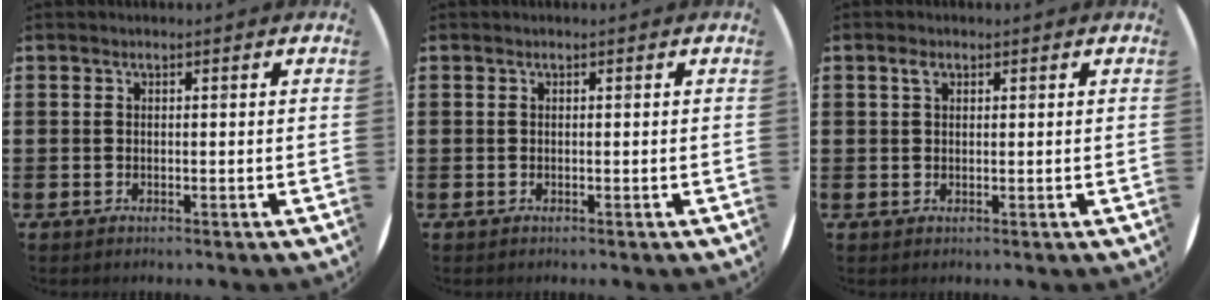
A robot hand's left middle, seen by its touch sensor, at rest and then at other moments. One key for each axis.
{"total": 0.0}
{"total": 1.5, "fx": 0.9, "fy": 0.9, "fz": 0.8, "tx": -0.011, "ty": 0.002, "tz": 0.014}